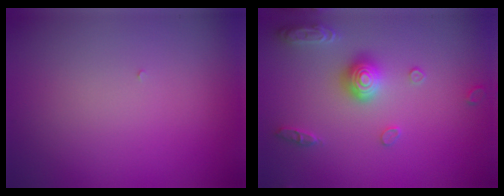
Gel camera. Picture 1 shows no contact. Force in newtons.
{"total": 3.2, "press": 3.2, "slide": 0.4}